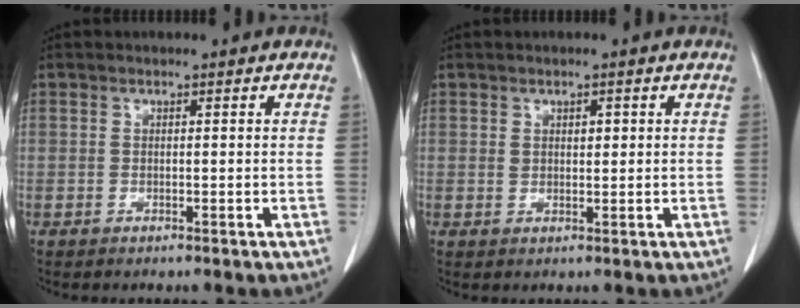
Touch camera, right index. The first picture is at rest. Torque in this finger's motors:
{"motor_torque": [-0.09, 0.05, 0.00, 0.00]}